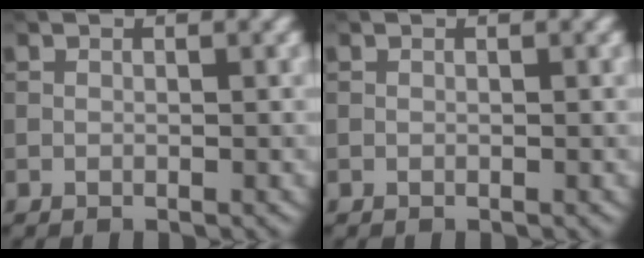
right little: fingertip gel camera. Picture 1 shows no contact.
{"total": 0.0}